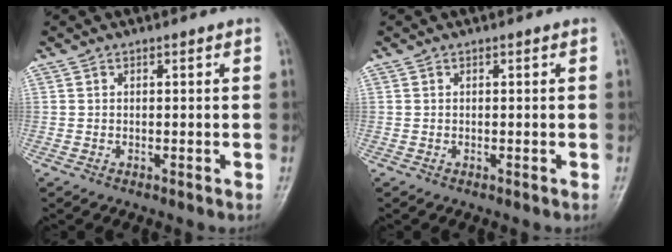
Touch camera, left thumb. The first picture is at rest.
{"total": 0.0}